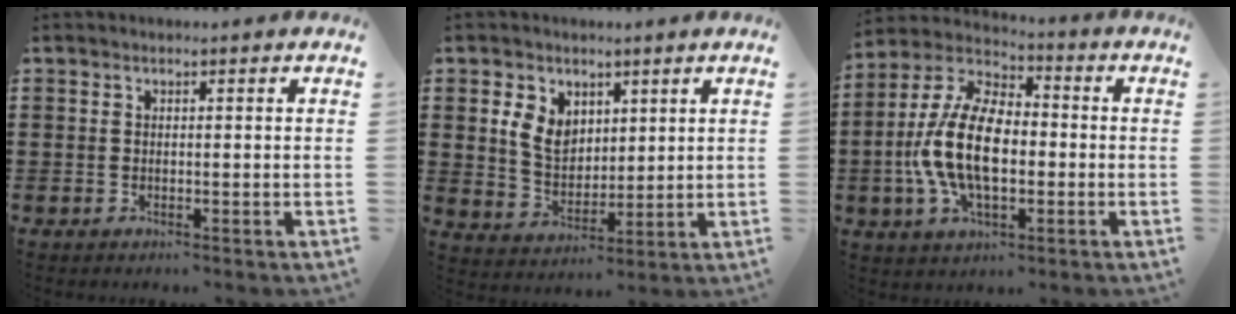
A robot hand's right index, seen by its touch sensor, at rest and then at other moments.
{"total": 6.4, "force": [2.4, 4.9, 3.3], "torque": [-0.082, 0.017, 0.045]}
{"total": 13.1, "force": [-2.1, 7.1, 10.9], "torque": [-0.258, -0.003, -0.045]}